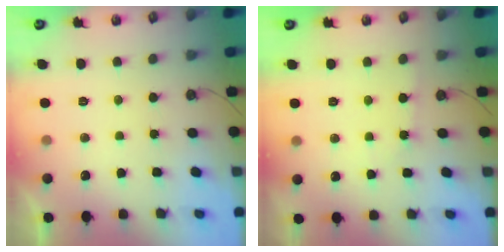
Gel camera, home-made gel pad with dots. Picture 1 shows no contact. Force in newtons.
{"total": 2.7, "press": 2.7, "slide": 0.5}